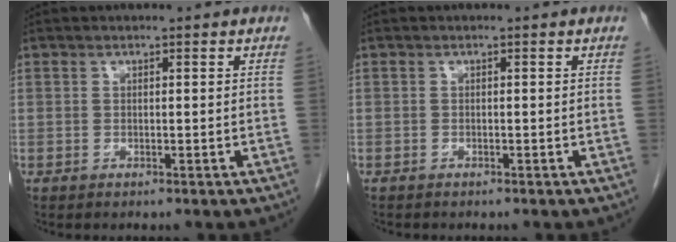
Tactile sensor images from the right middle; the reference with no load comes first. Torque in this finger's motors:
{"motor_torque": [0.70, -0.67, 0.03, -0.08]}